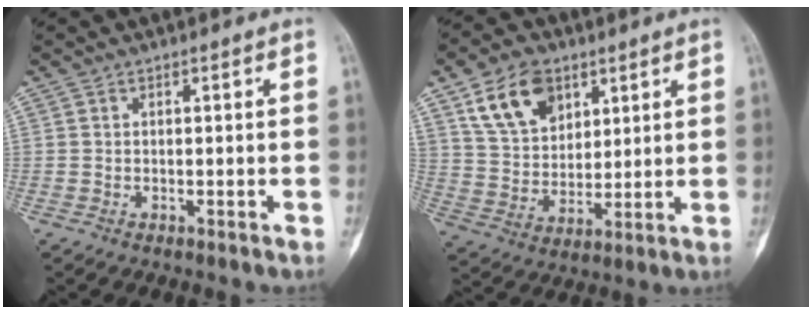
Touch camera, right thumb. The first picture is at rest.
{"total": 12.8, "force": [6.7, 8.6, 6.8], "torque": [-0.095, -0.024, 0.131]}